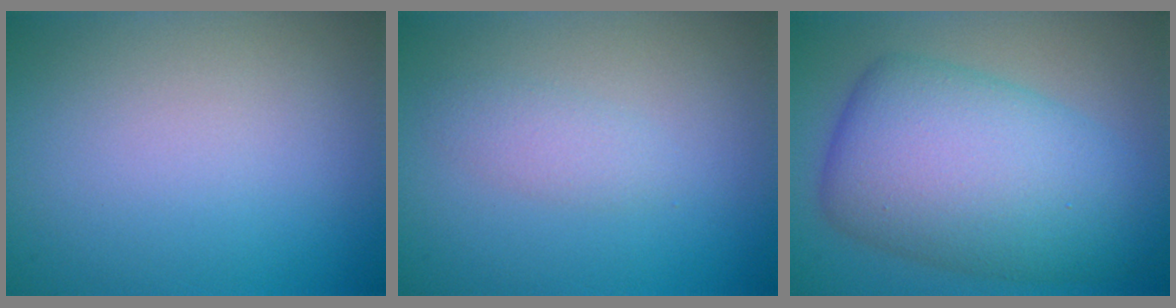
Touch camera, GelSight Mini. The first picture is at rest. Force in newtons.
{"total": 1.6, "press": 1.6, "slide": 0.0}
{"total": 10.9, "press": 10.9, "slide": 0.1}